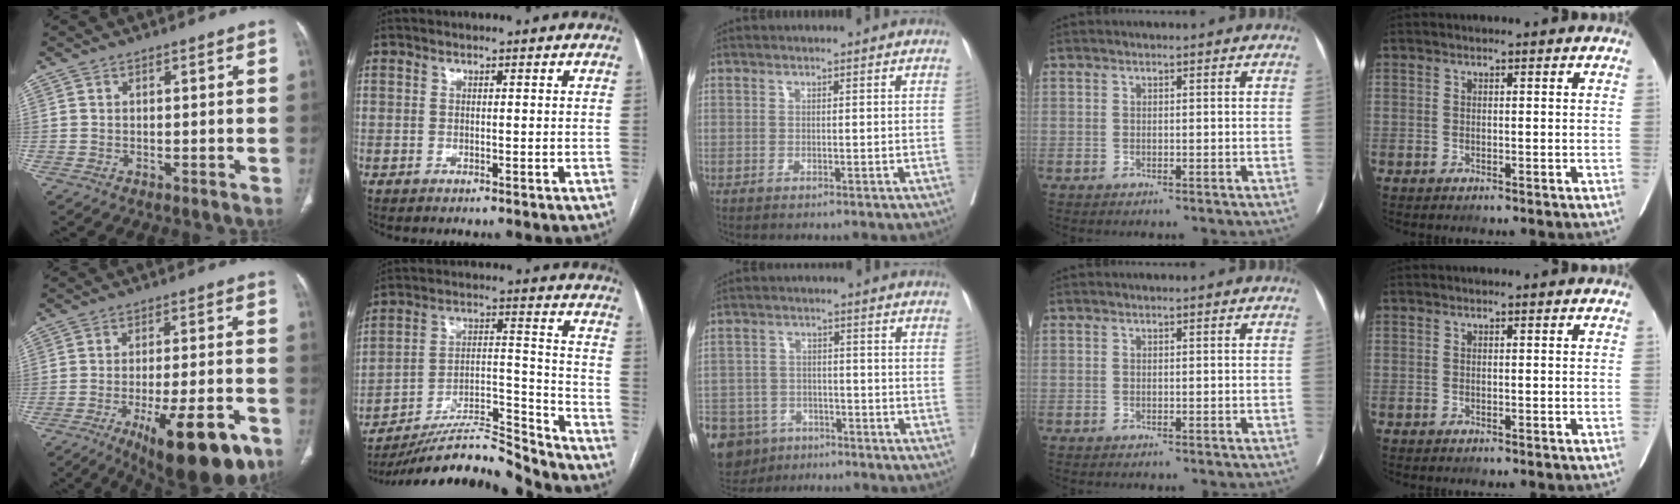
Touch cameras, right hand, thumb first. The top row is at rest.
{"thumb": {"total": 18.5, "force": [-9.7, 5.5, 14.7], "torque": [-0.171, 0.035, -0.133]}, "index": {"total": 17.5, "force": [-17.0, -0.1, 4.1], "torque": [-0.074, 0.033, -0.283]}, "middle": {"total": 15.3, "force": [-9.8, 10.5, 5.3], "torque": [-0.149, -0.003, -0.142]}}